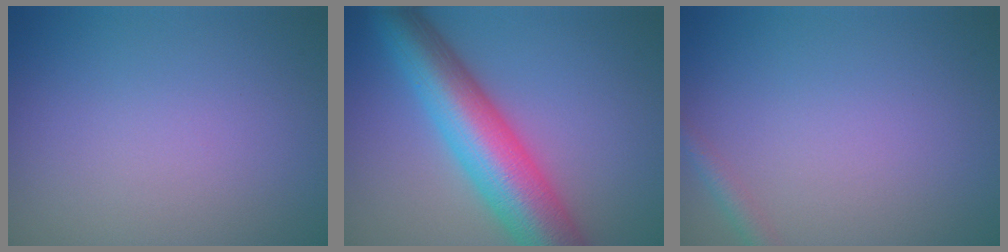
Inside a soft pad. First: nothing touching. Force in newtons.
{"total": 10.0, "press": 10.0, "slide": 0.3}
{"total": 1.4, "press": 1.4, "slide": 0.1}